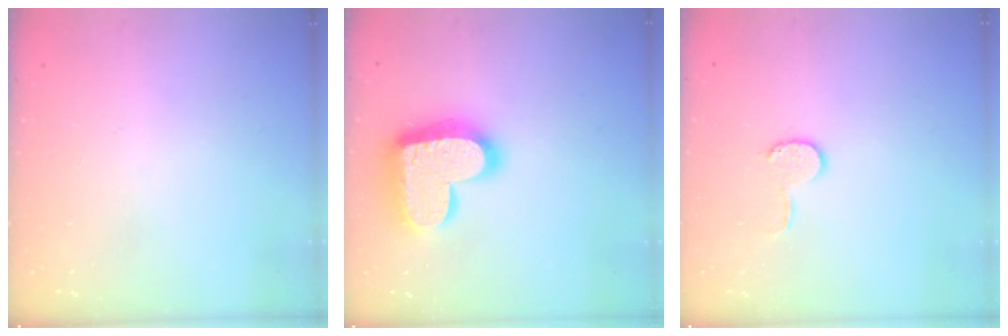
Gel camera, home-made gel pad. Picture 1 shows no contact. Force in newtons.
{"total": 18.7, "press": 18.7, "slide": 1.2}
{"total": 6.4, "press": 6.4, "slide": 0.6}